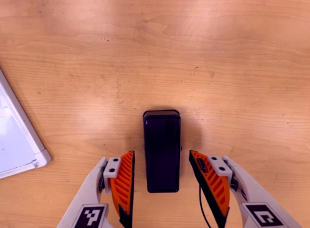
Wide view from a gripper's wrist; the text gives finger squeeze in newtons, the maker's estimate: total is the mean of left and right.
{"total": 0.0}